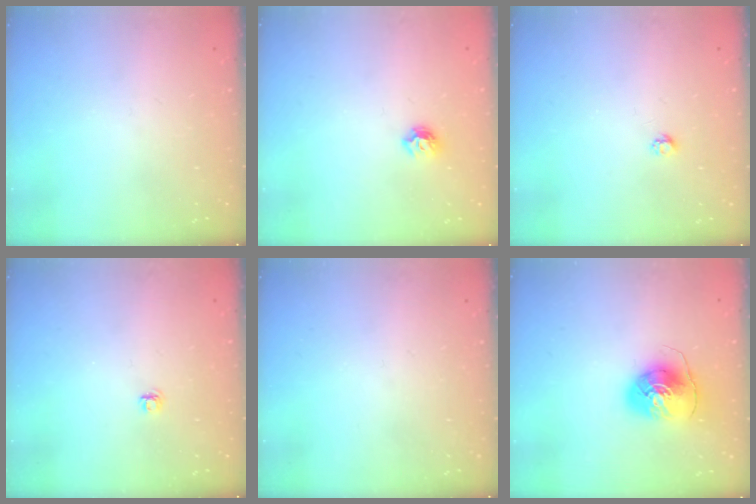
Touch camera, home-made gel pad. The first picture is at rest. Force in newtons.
{"total": 6.4, "press": 6.4, "slide": 0.7}
{"total": 2.7, "press": 2.7, "slide": 0.4}
{"total": 4.1, "press": 4.1, "slide": 0.5}
{"total": 0.0}
{"total": 8.5, "press": 8.4, "slide": 0.7}